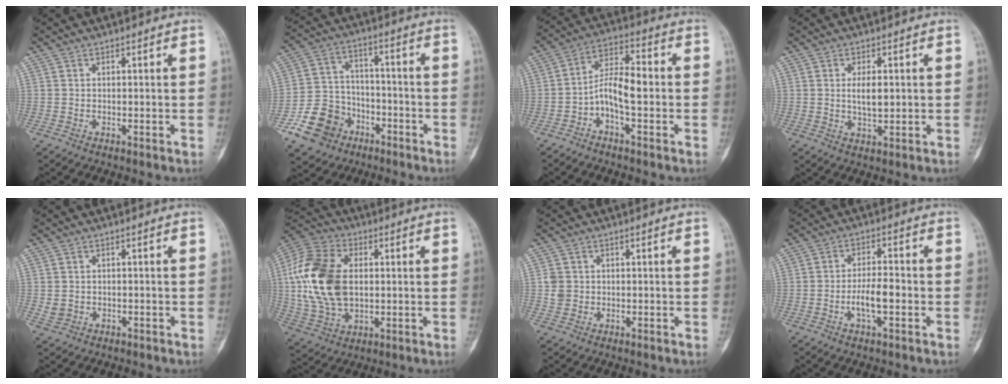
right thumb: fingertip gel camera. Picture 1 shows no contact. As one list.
[{"total": 11.9, "force": [-5.7, 9.6, 4.2], "torque": [-0.053, 0.047, -0.094]}, {"total": 8.4, "force": [-2.0, 3.7, 7.3], "torque": [-0.126, 0.043, -0.040]}, {"total": 4.6, "force": [0.6, 2.0, 4.0], "torque": [-0.063, -0.007, 0.013]}, {"total": 2.1, "force": [-0.4, 1.9, 0.9], "torque": [-0.015, 0.006, 0.001]}, {"total": 20.3, "force": [1.8, 13.0, 15.5], "torque": [-0.317, 0.003, 0.036]}, {"total": 2.6, "force": [0.1, 2.3, 1.0], "torque": [-0.010, 0.003, 0.002]}, {"total": 6.2, "force": [-1.8, 2.2, 5.5], "torque": [-0.098, 0.015, -0.033]}]